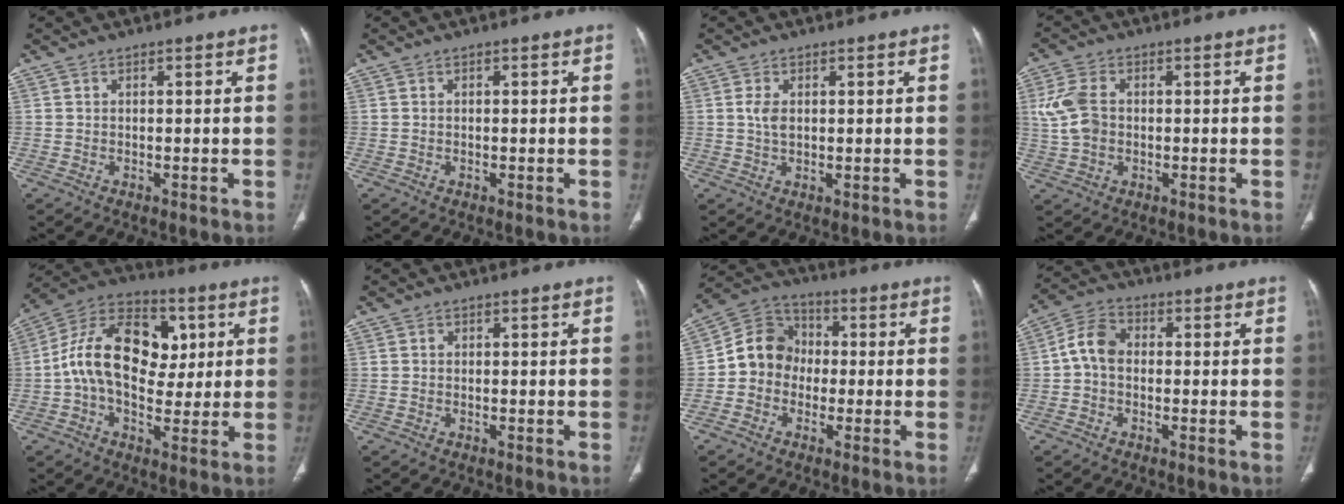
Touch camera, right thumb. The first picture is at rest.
{"total": 0.0}
{"total": 2.8, "force": [0.6, 1.5, 2.2], "torque": [-0.044, -0.005, 0.013]}
{"total": 7.0, "force": [0.4, 4.9, 5.0], "torque": [-0.110, 0.009, 0.009]}
{"total": 18.6, "force": [2.3, 12.4, 13.7], "torque": [-0.208, 0.020, 0.032]}
{"total": 0.6, "force": [0.0, 0.5, 0.3], "torque": [-0.005, 0.001, 0.000]}
{"total": 9.6, "force": [-1.2, 8.6, 4.2], "torque": [-0.049, 0.036, -0.038]}
{"total": 6.5, "force": [-0.3, 4.8, 4.4], "torque": [-0.074, 0.021, -0.017]}